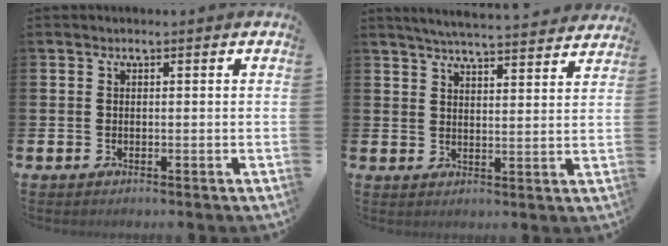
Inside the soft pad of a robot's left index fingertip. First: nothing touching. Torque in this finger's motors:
{"motor_torque": [0.84, -1.04, 0.26, 0.01]}